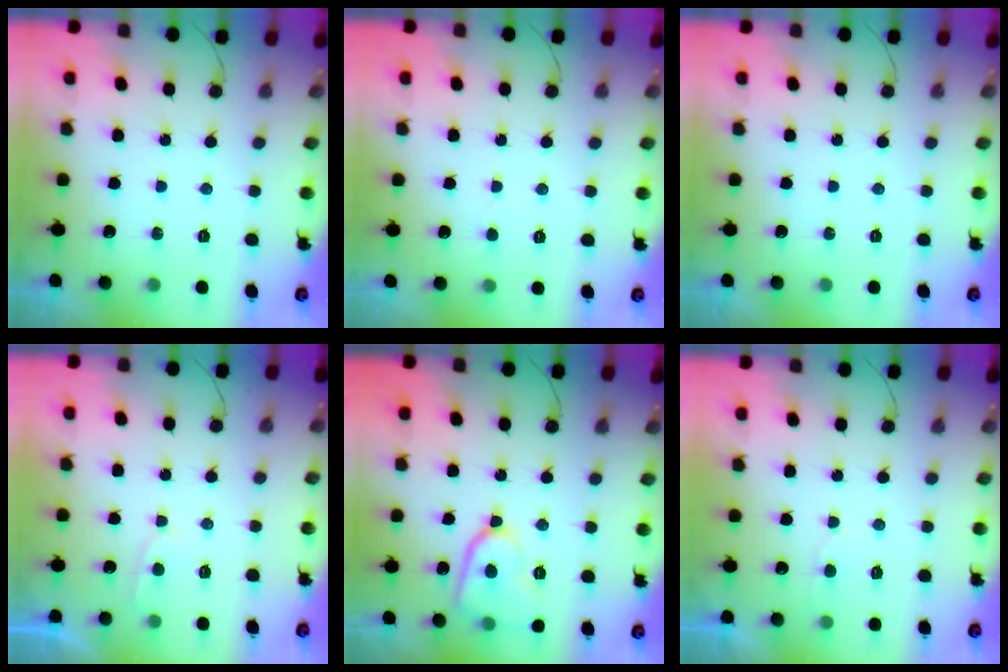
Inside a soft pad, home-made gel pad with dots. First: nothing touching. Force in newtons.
{"total": 2.1, "press": 2.1, "slide": 0.1}
{"total": 0.0}
{"total": 2.0, "press": 2.0, "slide": 0.2}
{"total": 11.6, "press": 11.4, "slide": 1.5}
{"total": 2.9, "press": 2.8, "slide": 0.3}